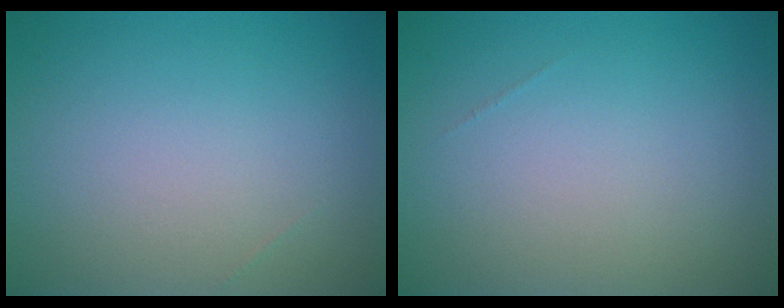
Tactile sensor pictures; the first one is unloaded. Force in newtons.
{"total": 0.0}